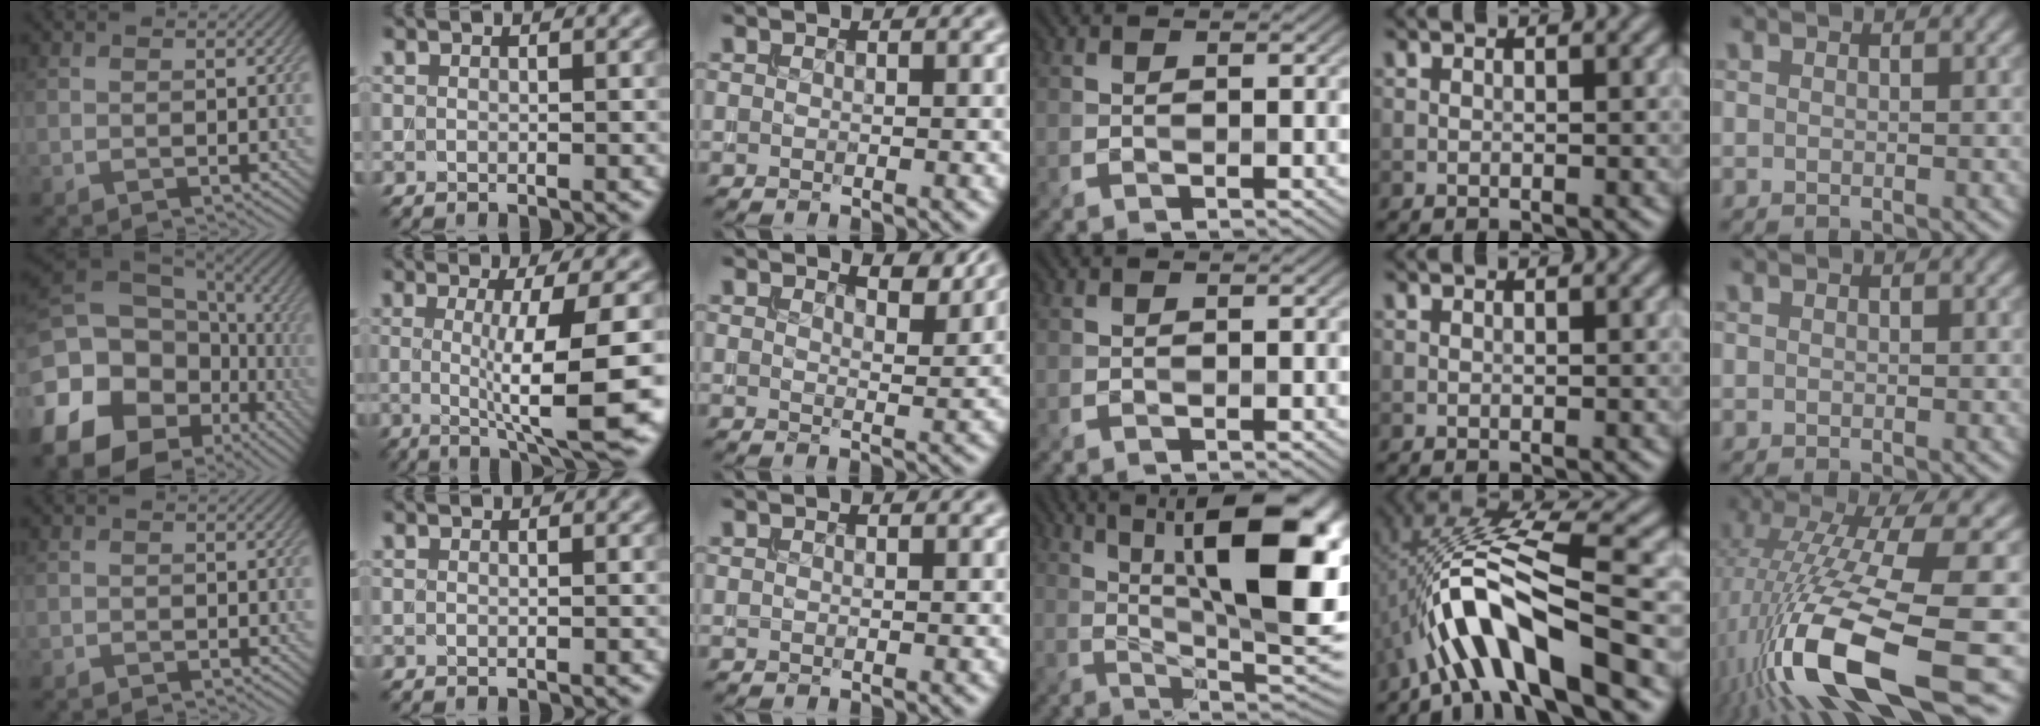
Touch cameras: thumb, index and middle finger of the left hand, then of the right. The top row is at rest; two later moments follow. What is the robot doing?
{"motion": "extract", "object": "backpack"}